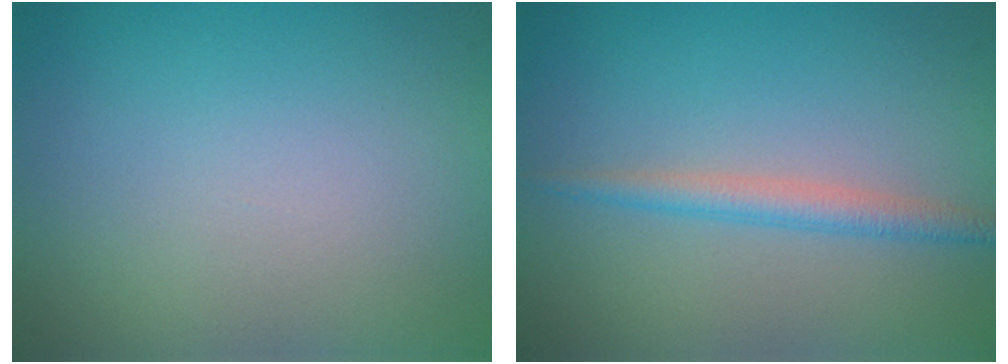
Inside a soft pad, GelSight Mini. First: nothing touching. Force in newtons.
{"total": 2.1, "press": 2.1, "slide": 0.1}